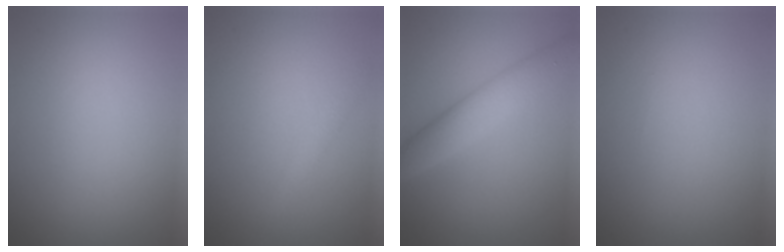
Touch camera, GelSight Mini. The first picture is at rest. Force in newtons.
{"total": 1.2, "press": 1.2, "slide": 0.0}
{"total": 4.4, "press": 4.4, "slide": 0.1}
{"total": 0.0}